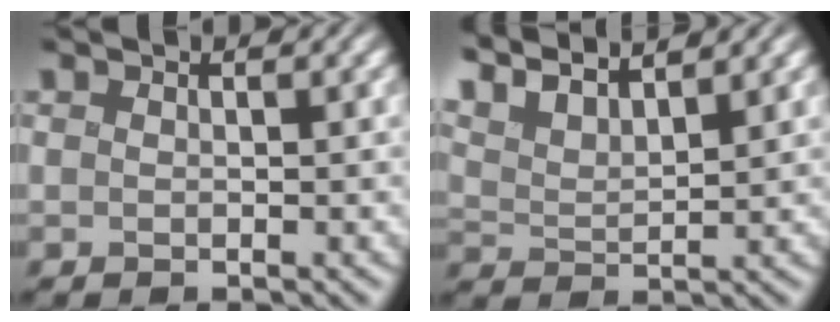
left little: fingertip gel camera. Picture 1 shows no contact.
{"total": 7.6, "force": [6.1, 2.2, 3.9], "torque": [-0.110, 0.029, 0.094]}